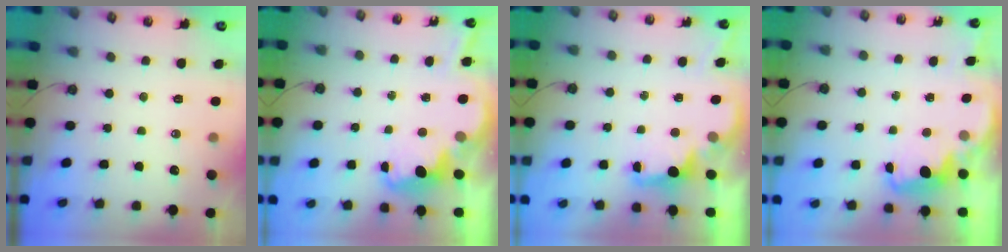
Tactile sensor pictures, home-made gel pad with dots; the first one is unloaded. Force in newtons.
{"total": 3.7, "press": 3.6, "slide": 0.7}
{"total": 2.1, "press": 1.9, "slide": 0.8}
{"total": 2.5, "press": 2.4, "slide": 0.7}